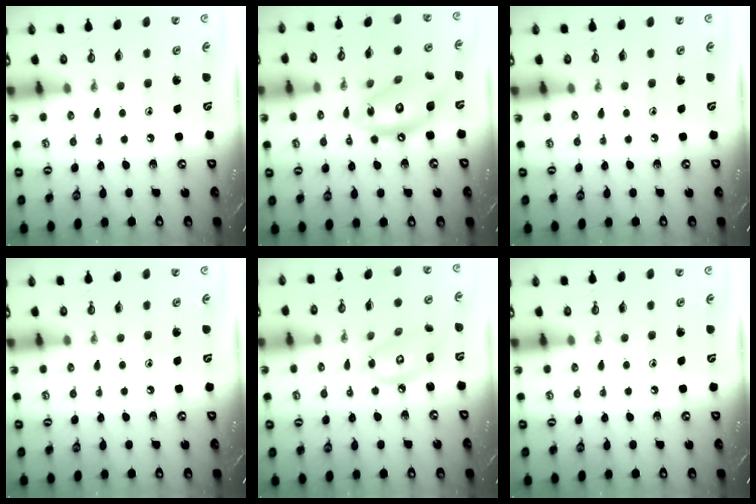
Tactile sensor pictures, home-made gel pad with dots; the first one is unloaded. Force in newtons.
{"total": 13.8, "press": 13.7, "slide": 1.2}
{"total": 0.0}
{"total": 0.0}
{"total": 9.3, "press": 9.3, "slide": 0.6}
{"total": 0.0}